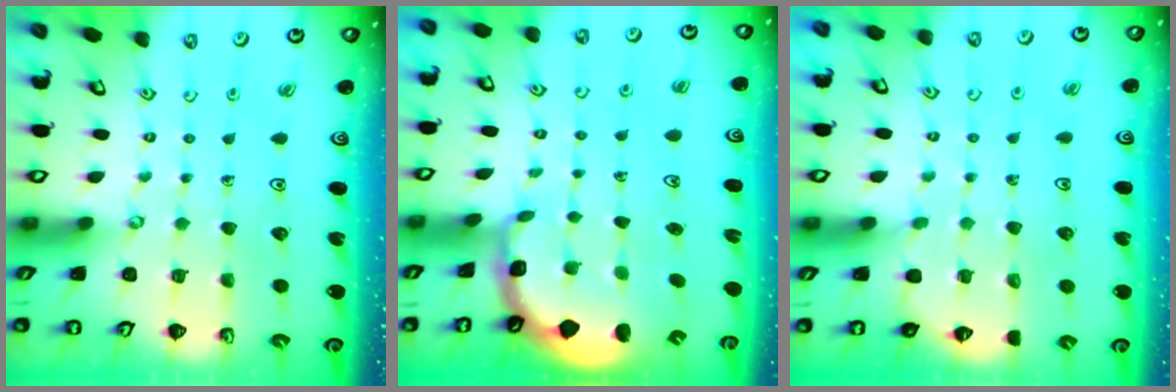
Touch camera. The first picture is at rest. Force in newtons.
{"total": 1.8, "press": 1.8, "slide": 0.5}
{"total": 4.7, "press": 4.7, "slide": 0.7}